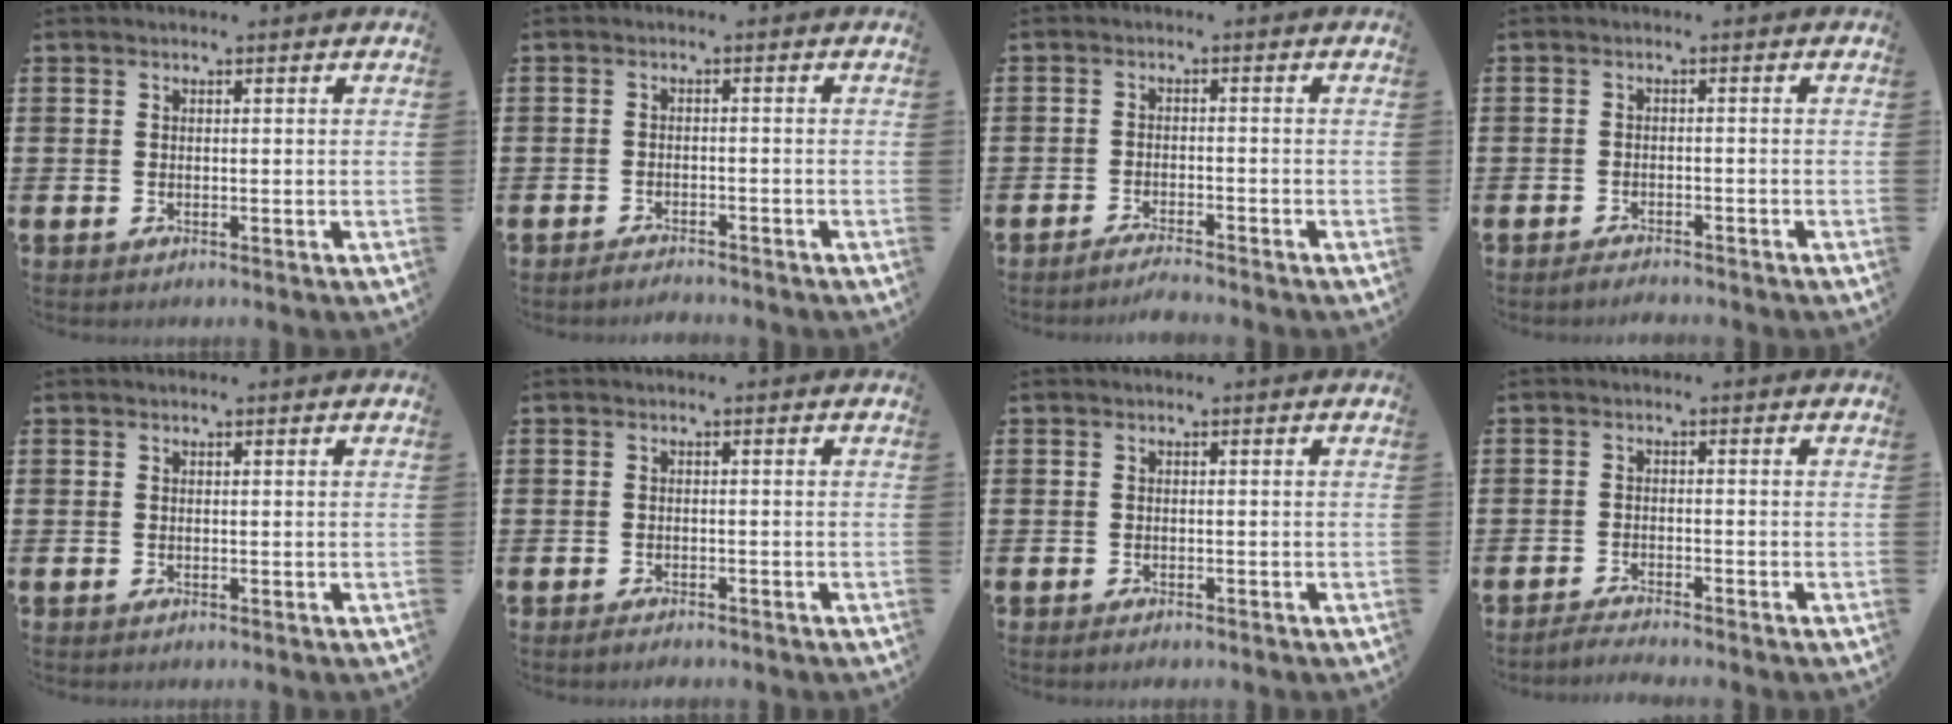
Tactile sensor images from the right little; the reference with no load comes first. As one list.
[{"total": 1.6, "force": [-1.6, 0.0, 0.0], "torque": [-0.004, 0.003, -0.033]}, {"total": 2.2, "force": [-2.1, -0.1, 0.6], "torque": [-0.010, 0.003, -0.041]}, {"total": 1.4, "force": [-1.4, 0.0, 0.0], "torque": [-0.004, 0.001, -0.029]}, {"total": 0.0}, {"total": 1.0, "force": [-1.0, 0.1, 0.2], "torque": [-0.007, -0.003, -0.019]}, {"total": 0.5, "force": [-0.5, 0.1, 0.2], "torque": [-0.005, -0.004, -0.009]}, {"total": 1.7, "force": [-1.6, -0.2, 0.2], "torque": [-0.003, 0.002, -0.032]}]